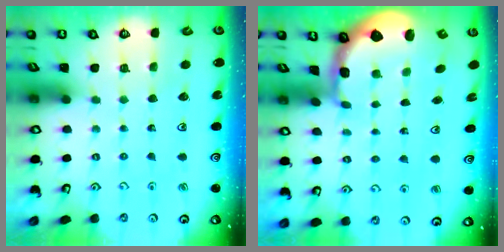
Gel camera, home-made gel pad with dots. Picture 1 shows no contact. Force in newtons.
{"total": 2.4, "press": 1.7, "slide": 1.7}